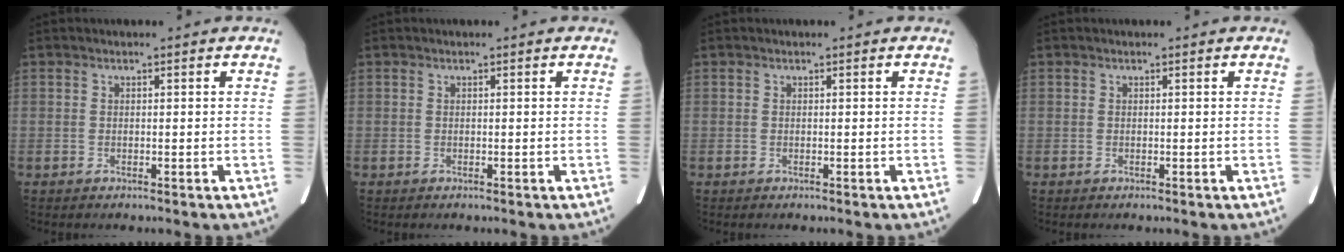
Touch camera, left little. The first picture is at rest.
{"total": 0.0}
{"total": 0.0}
{"total": 0.0}